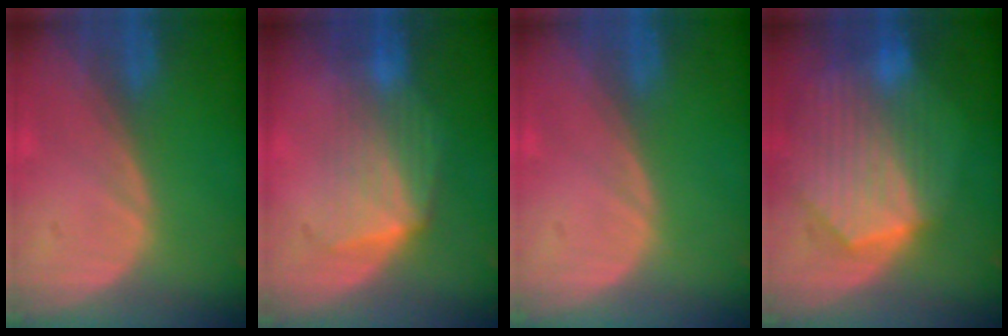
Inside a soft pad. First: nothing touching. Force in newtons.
{"total": 7.1, "press": 6.6, "slide": 2.8}
{"total": 0.0}
{"total": 10.2, "press": 9.0, "slide": 4.8}